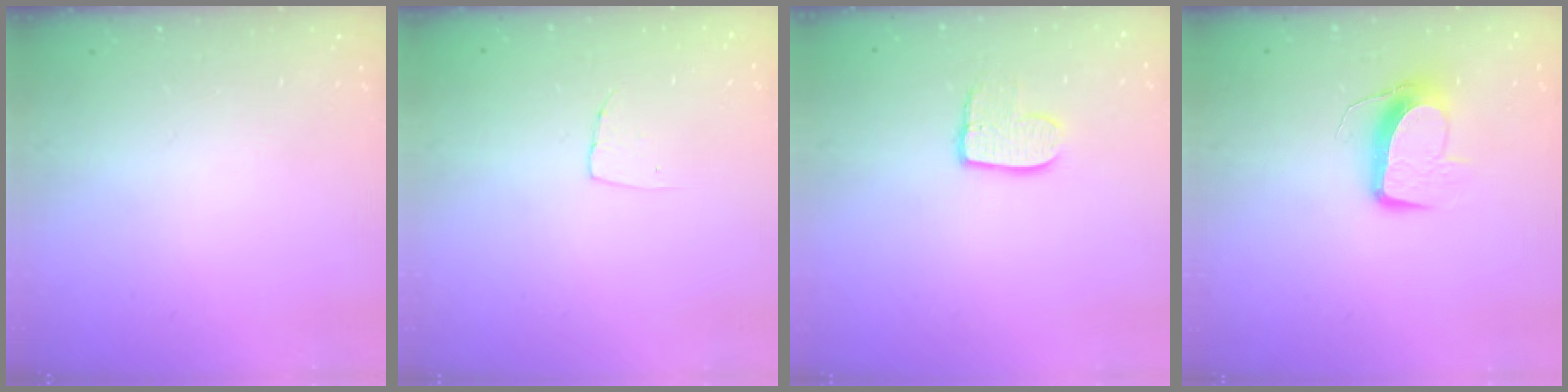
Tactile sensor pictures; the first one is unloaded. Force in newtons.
{"total": 3.7, "press": 3.7, "slide": 0.2}
{"total": 8.4, "press": 8.4, "slide": 0.6}
{"total": 10.5, "press": 10.5, "slide": 0.8}